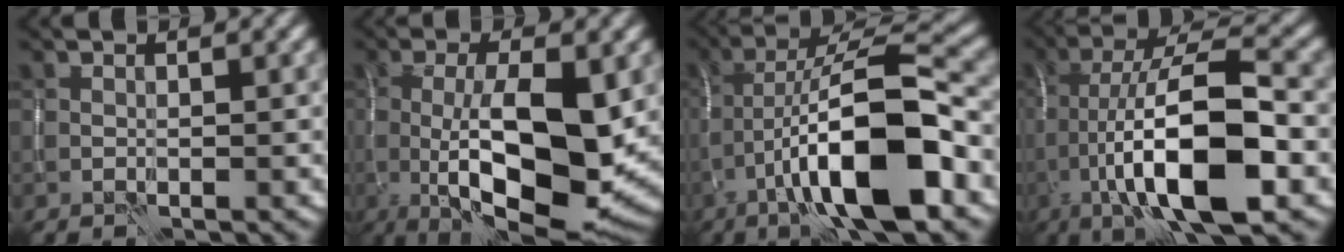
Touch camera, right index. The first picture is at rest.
{"total": 11.7, "force": [-1.3, 3.7, 11.0], "torque": [-0.179, -0.013, -0.020]}
{"total": 12.3, "force": [-5.2, 2.9, 10.8], "torque": [-0.179, 0.017, -0.087]}
{"total": 12.6, "force": [-4.0, 3.5, 11.5], "torque": [-0.191, 0.016, -0.071]}